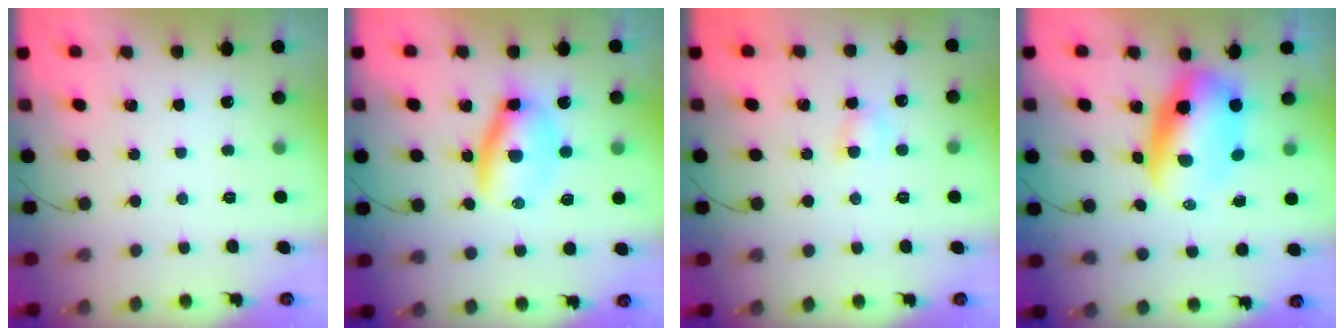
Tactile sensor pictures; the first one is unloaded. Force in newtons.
{"total": 7.0, "press": 6.7, "slide": 1.8}
{"total": 4.2, "press": 4.0, "slide": 1.1}
{"total": 9.4, "press": 9.1, "slide": 2.3}